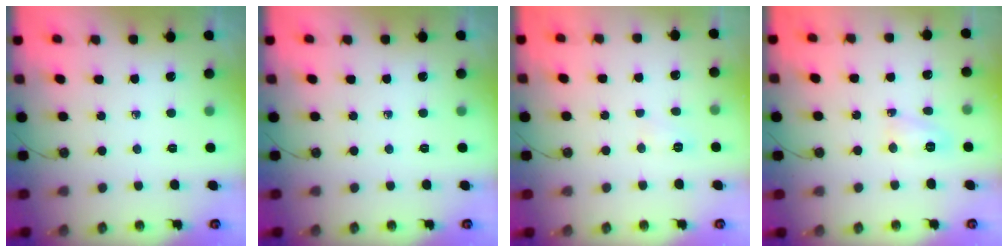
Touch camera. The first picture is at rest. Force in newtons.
{"total": 0.0}
{"total": 5.3, "press": 5.2, "slide": 0.7}
{"total": 5.0, "press": 5.0, "slide": 0.6}